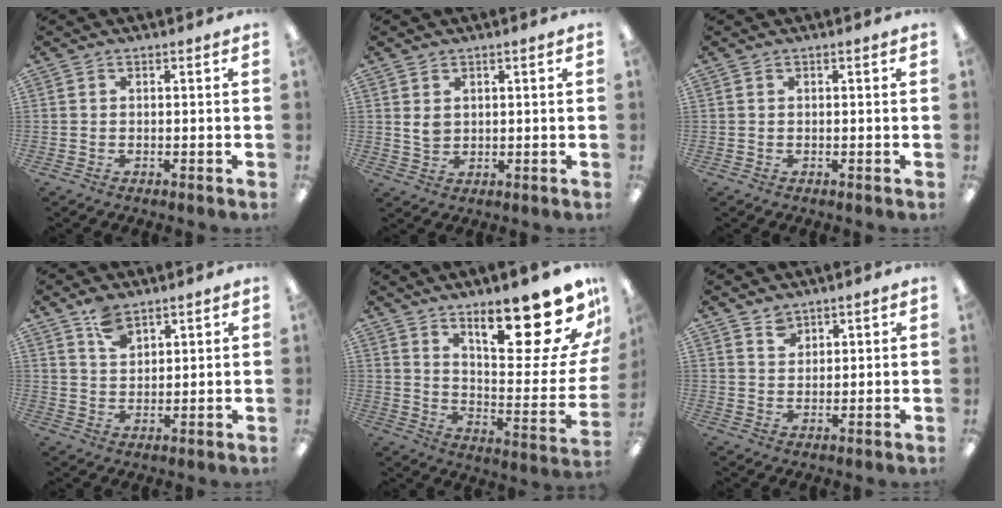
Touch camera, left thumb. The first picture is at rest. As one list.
[{"total": 3.3, "force": [1.4, 2.3, 1.9], "torque": [-0.040, 0.004, 0.025]}, {"total": 0.0}, {"total": 5.9, "force": [4.4, 2.9, 2.6], "torque": [-0.038, -0.021, 0.080]}, {"total": 24.7, "force": [16.3, 7.1, 17.2], "torque": [-0.228, -0.121, 0.269]}, {"total": 3.1, "force": [2.6, 1.6, 0.5], "torque": [0.002, -0.016, 0.049]}]